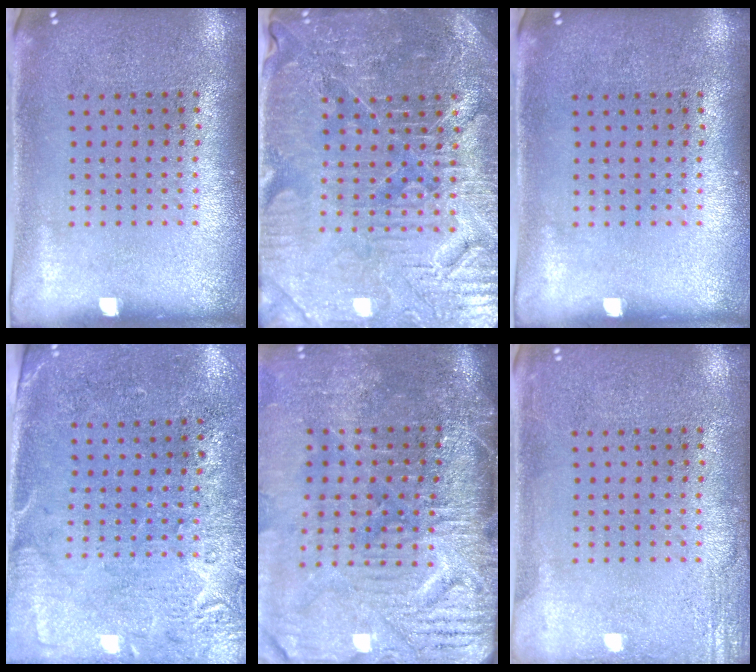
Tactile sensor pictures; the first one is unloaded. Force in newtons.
{"total": 4.6, "press": 4.4, "slide": 1.3}
{"total": 0.0}
{"total": 2.7, "press": 2.3, "slide": 1.4}
{"total": 4.8, "press": 3.9, "slide": 2.7}
{"total": 2.2, "press": 2.2, "slide": 0.4}